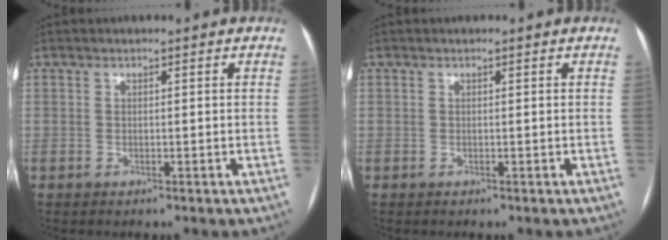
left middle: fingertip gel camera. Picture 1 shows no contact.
{"total": 0.0}